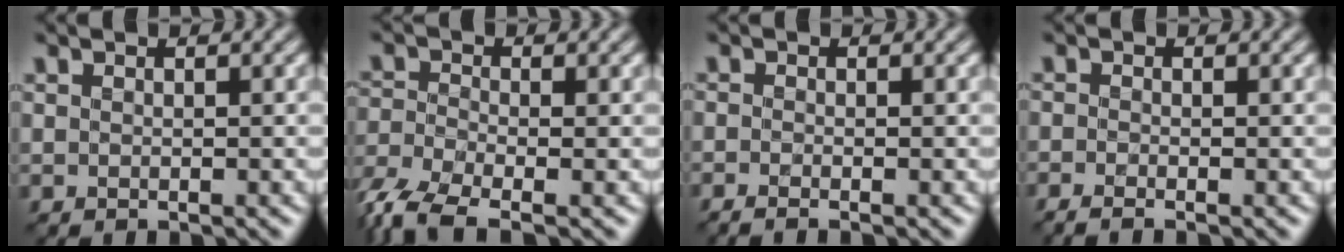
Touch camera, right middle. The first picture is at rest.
{"total": 5.4, "force": [-3.9, 1.8, 3.3], "torque": [-0.078, -0.016, -0.091]}
{"total": 1.1, "force": [-0.9, 0.1, 0.6], "torque": [-0.008, -0.010, -0.020]}
{"total": 1.5, "force": [-1.2, 0.1, 0.8], "torque": [-0.011, -0.011, -0.025]}